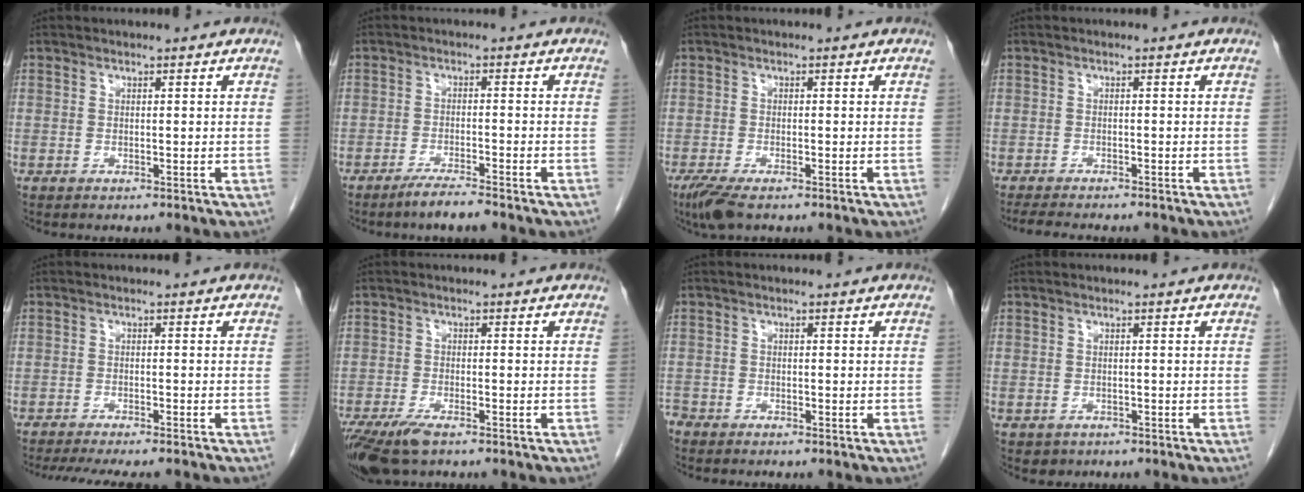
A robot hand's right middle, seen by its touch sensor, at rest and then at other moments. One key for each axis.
{"total": 3.7, "fx": -3.1, "fy": -0.2, "fz": 2.1, "tx": -0.042, "ty": -0.009, "tz": -0.058}
{"total": 3.9, "fx": -2.7, "fy": 0.8, "fz": 2.6, "tx": -0.055, "ty": -0.011, "tz": -0.048}
{"total": 6.8, "fx": -6.0, "fy": 1.1, "fz": 3.0, "tx": -0.045, "ty": -0.013, "tz": -0.089}
{"total": 11.4, "fx": -10.0, "fy": 1.8, "fz": 5.3, "tx": -0.074, "ty": -0.013, "tz": -0.133}
{"total": 6.9, "fx": -4.9, "fy": 2.0, "fz": 4.5, "tx": -0.085, "ty": -0.016, "tz": -0.086}
{"total": 2.1, "fx": -1.9, "fy": 0.7, "fz": 0.3, "tx": -0.005, "ty": -0.003, "tz": -0.033}
{"total": 1.4, "fx": -0.8, "fy": 1.1, "fz": 0.2, "tx": -0.010, "ty": 0.001, "tz": -0.006}